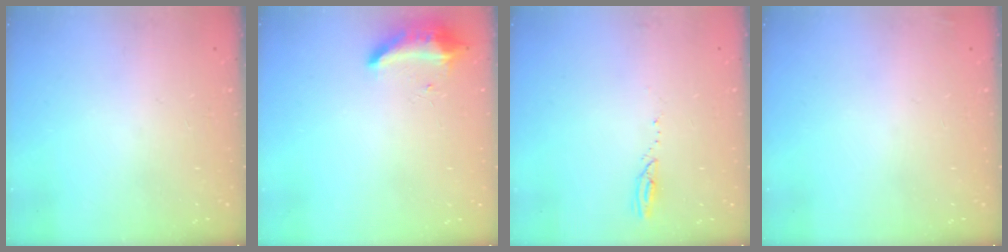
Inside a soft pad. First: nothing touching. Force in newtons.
{"total": 9.6, "press": 9.0, "slide": 3.4}
{"total": 2.3, "press": 2.3, "slide": 0.3}
{"total": 2.5, "press": 2.4, "slide": 0.8}